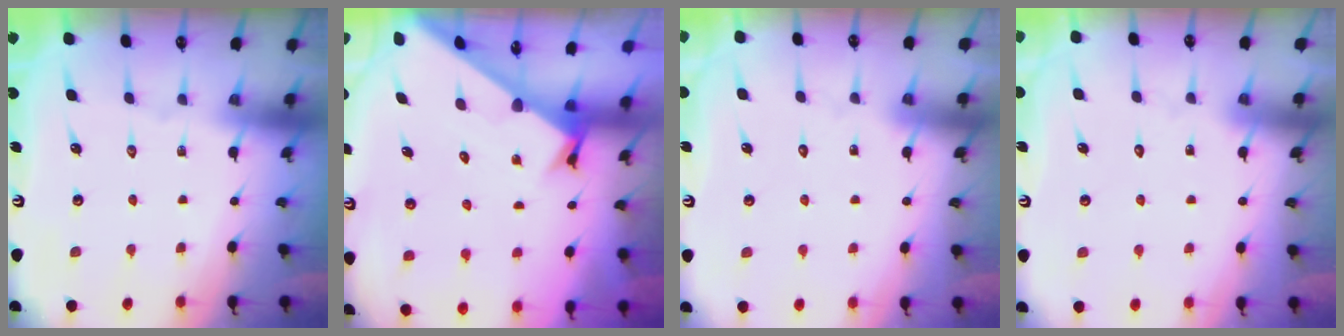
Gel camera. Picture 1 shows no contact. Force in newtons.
{"total": 2.2, "press": 2.2, "slide": 0.2}
{"total": 1.9, "press": 1.9, "slide": 0.1}
{"total": 1.9, "press": 1.9, "slide": 0.1}